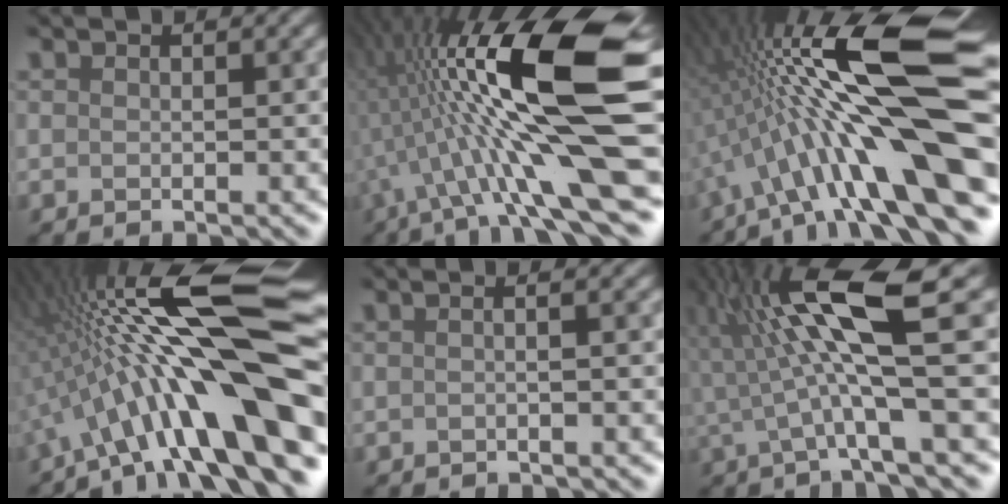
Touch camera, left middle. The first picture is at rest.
{"total": 14.6, "force": [0.3, 3.6, 14.1], "torque": [-0.247, 0.016, 0.009]}
{"total": 15.5, "force": [-0.7, 2.9, 15.2], "torque": [-0.249, 0.033, -0.006]}
{"total": 15.3, "force": [-2.5, 2.8, 14.8], "torque": [-0.224, 0.037, -0.035]}
{"total": 1.6, "force": [0.3, 0.7, 1.4], "torque": [-0.005, 0.001, -0.017]}
{"total": 9.1, "force": [1.6, 1.4, 8.9], "torque": [-0.163, 0.016, 0.036]}